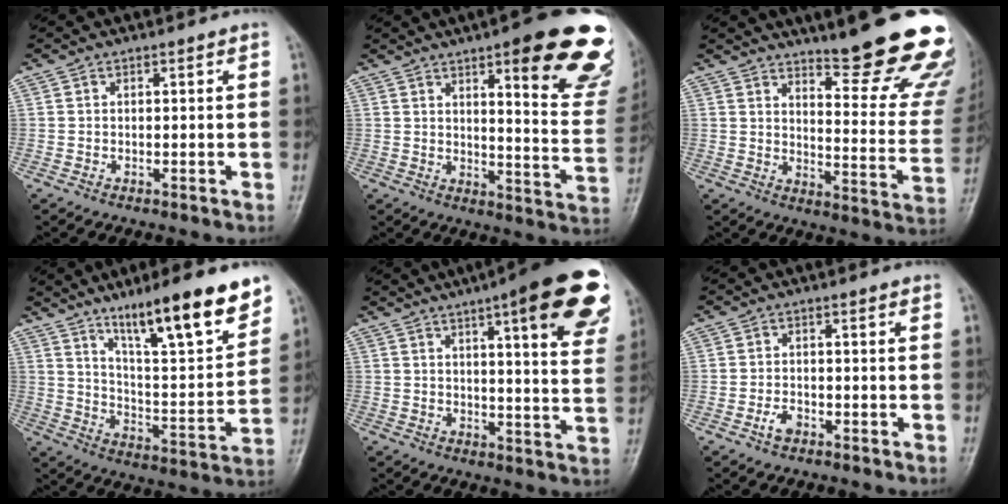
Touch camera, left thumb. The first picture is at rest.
{"total": 22.2, "force": [12.6, 5.3, 17.5], "torque": [-0.186, -0.062, 0.159]}
{"total": 23.4, "force": [17.2, 4.9, 15.1], "torque": [-0.165, -0.124, 0.219]}
{"total": 18.5, "force": [12.4, 3.3, 13.3], "torque": [-0.179, -0.067, 0.205]}
{"total": 20.6, "force": [10.8, 4.7, 16.9], "torque": [-0.196, -0.032, 0.129]}
{"total": 2.3, "force": [-1.3, 1.3, 1.3], "torque": [-0.026, 0.008, -0.024]}